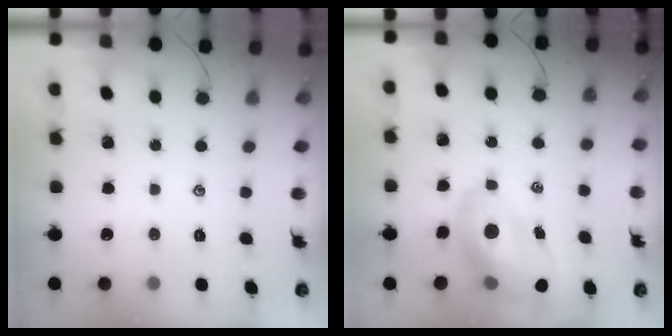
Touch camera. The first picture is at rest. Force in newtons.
{"total": 13.3, "press": 12.7, "slide": 4.0}